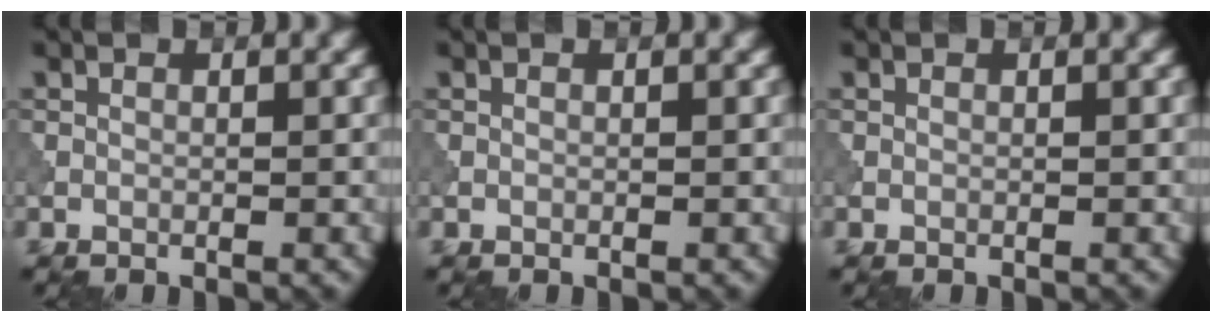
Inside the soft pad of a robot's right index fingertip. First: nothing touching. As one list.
[{"total": 0.0}, {"total": 0.0}]